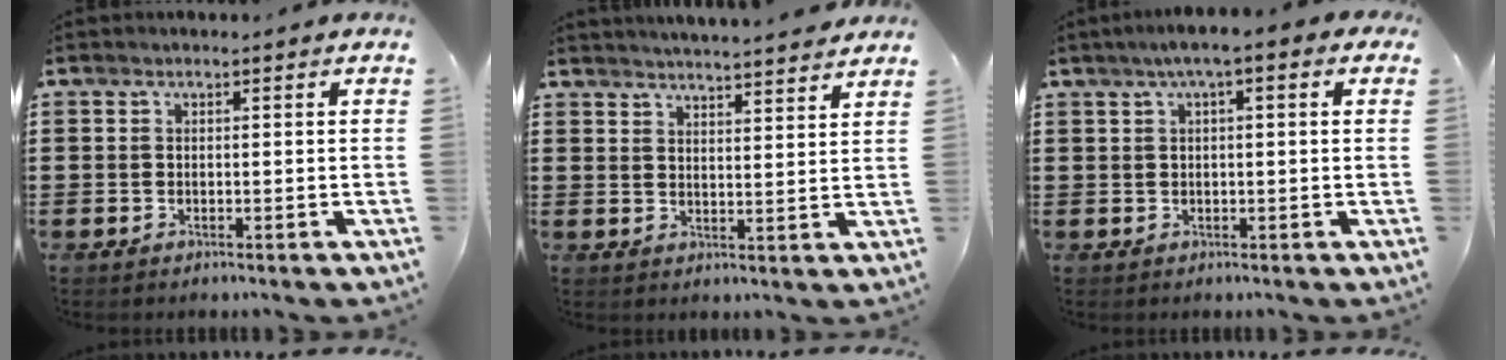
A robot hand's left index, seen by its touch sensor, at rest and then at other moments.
{"total": 3.8, "force": [3.8, -0.6, 0.1], "torque": [-0.015, -0.022, 0.067]}
{"total": 2.8, "force": [0.7, 0.4, 2.7], "torque": [-0.050, 0.004, 0.010]}